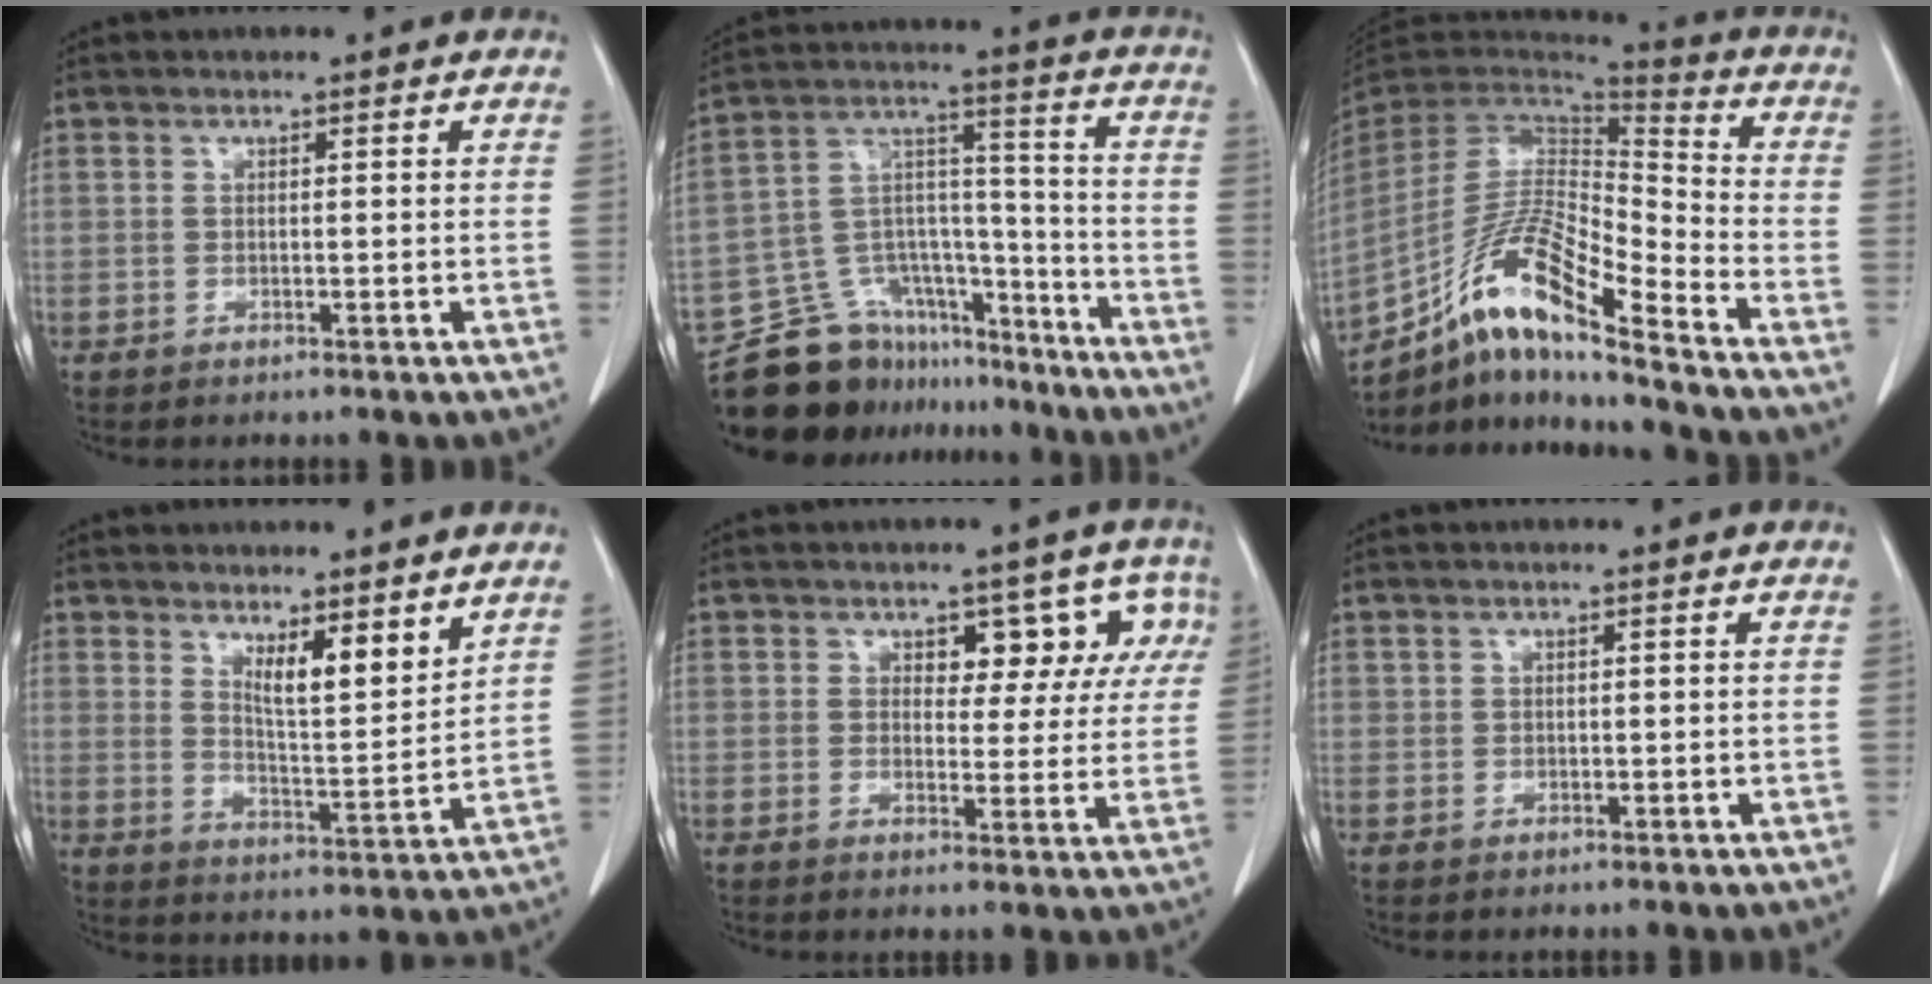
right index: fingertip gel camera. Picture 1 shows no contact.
{"total": 17.0, "force": [-14.7, 7.7, 3.6], "torque": [-0.063, 0.065, -0.239]}
{"total": 17.5, "force": [-12.5, 1.3, 12.1], "torque": [-0.244, -0.003, -0.230]}
{"total": 7.1, "force": [5.1, 1.3, 4.9], "torque": [-0.086, -0.018, 0.092]}
{"total": 6.5, "force": [3.3, 4.1, 3.9], "torque": [-0.021, 0.017, 0.038]}
{"total": 0.7, "force": [0.5, 0.5, 0.1], "torque": [0.007, -0.002, 0.006]}